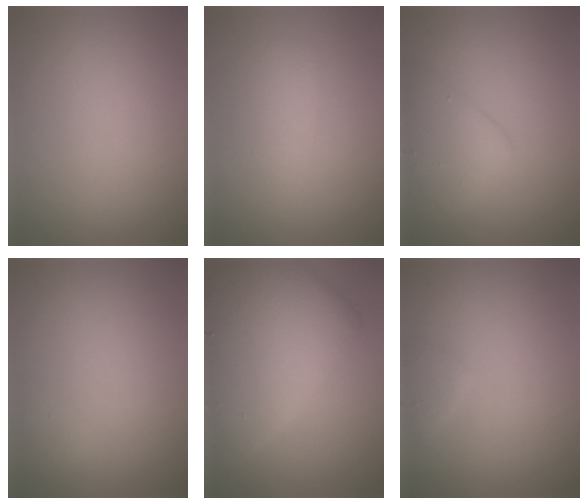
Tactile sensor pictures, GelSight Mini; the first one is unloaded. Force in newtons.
{"total": 2.1, "press": 2.1, "slide": 0.2}
{"total": 3.9, "press": 3.9, "slide": 0.1}
{"total": 0.9, "press": 0.9, "slide": 0.0}
{"total": 9.1, "press": 9.1, "slide": 0.1}
{"total": 1.2, "press": 1.2, "slide": 0.1}